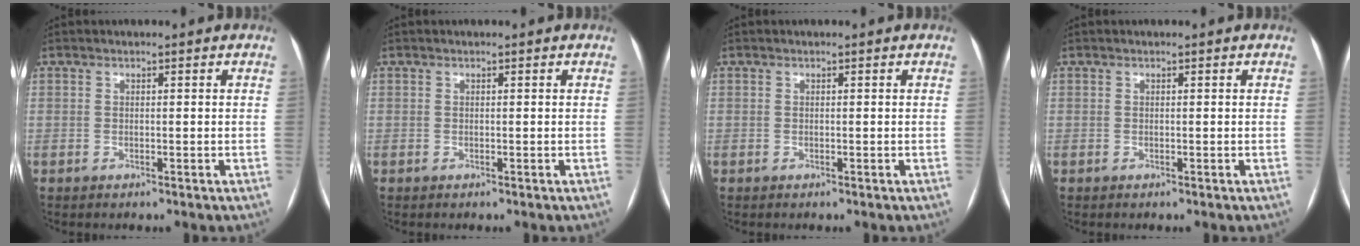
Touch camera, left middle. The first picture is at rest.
{"total": 0.0}
{"total": 0.0}
{"total": 0.0}